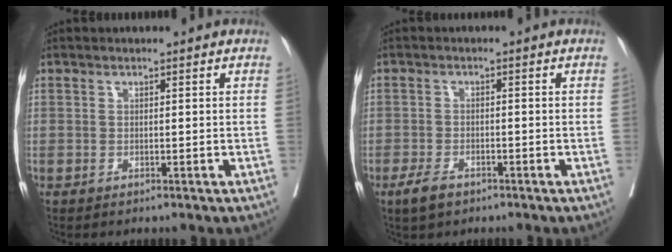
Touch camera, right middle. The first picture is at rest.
{"total": 3.3, "force": [-2.2, 1.5, 2.0], "torque": [-0.042, -0.003, -0.037]}